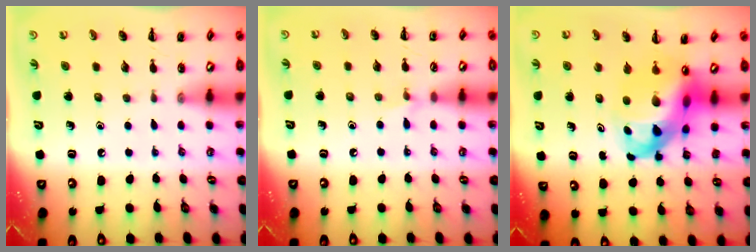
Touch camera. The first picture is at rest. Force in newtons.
{"total": 4.6, "press": 4.5, "slide": 1.1}
{"total": 10.4, "press": 10.0, "slide": 3.0}